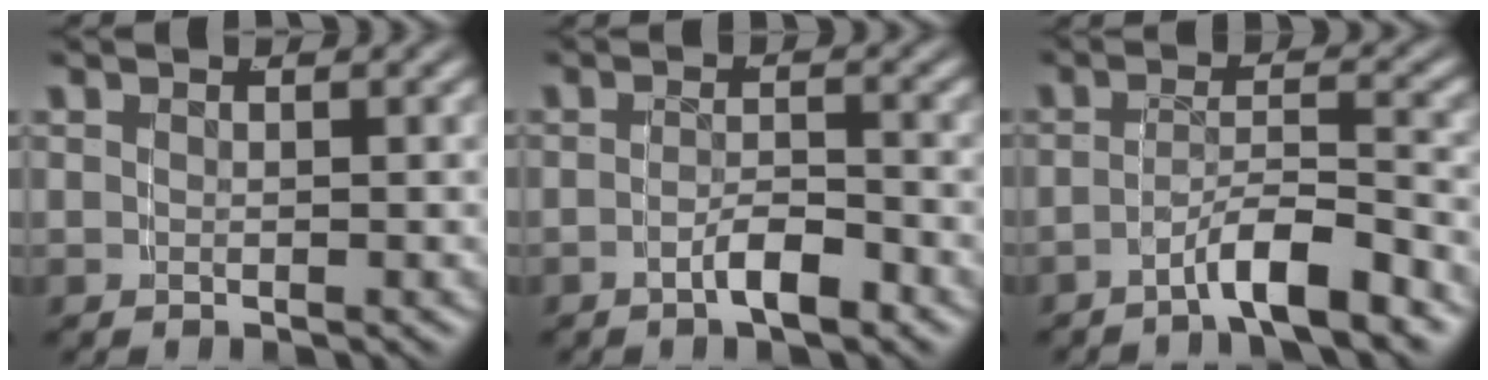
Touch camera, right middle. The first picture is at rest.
{"total": 2.7, "force": [-2.1, 0.0, 1.7], "torque": [-0.021, -0.002, -0.037]}
{"total": 4.3, "force": [-3.4, 0.3, 2.6], "torque": [-0.032, 0.002, -0.058]}